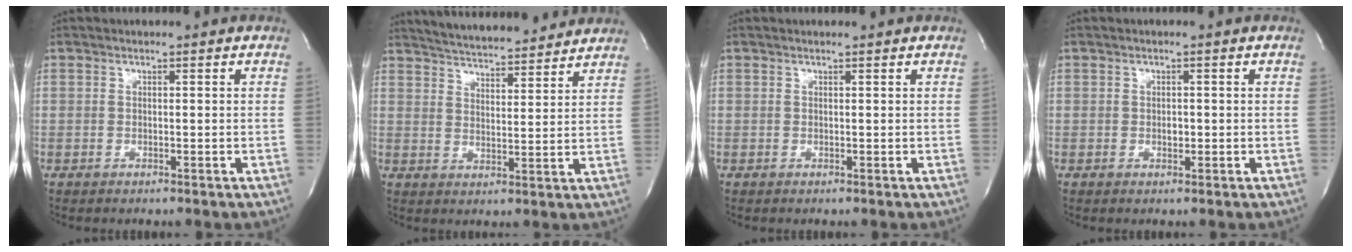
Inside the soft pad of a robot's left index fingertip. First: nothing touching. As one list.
[{"total": 15.3, "force": [14.3, 2.0, 5.1], "torque": [-0.084, 0.017, 0.206]}, {"total": 0.8, "force": [0.7, -0.1, 0.2], "torque": [-0.006, 0.002, 0.011]}, {"total": 1.1, "force": [-0.3, 0.8, 0.8], "torque": [-0.013, 0.001, -0.005]}]